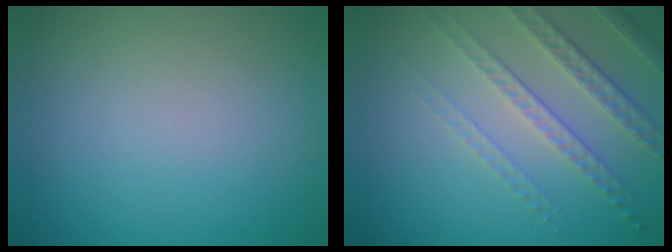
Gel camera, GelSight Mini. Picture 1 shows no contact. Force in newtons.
{"total": 4.5, "press": 3.1, "slide": 3.3}